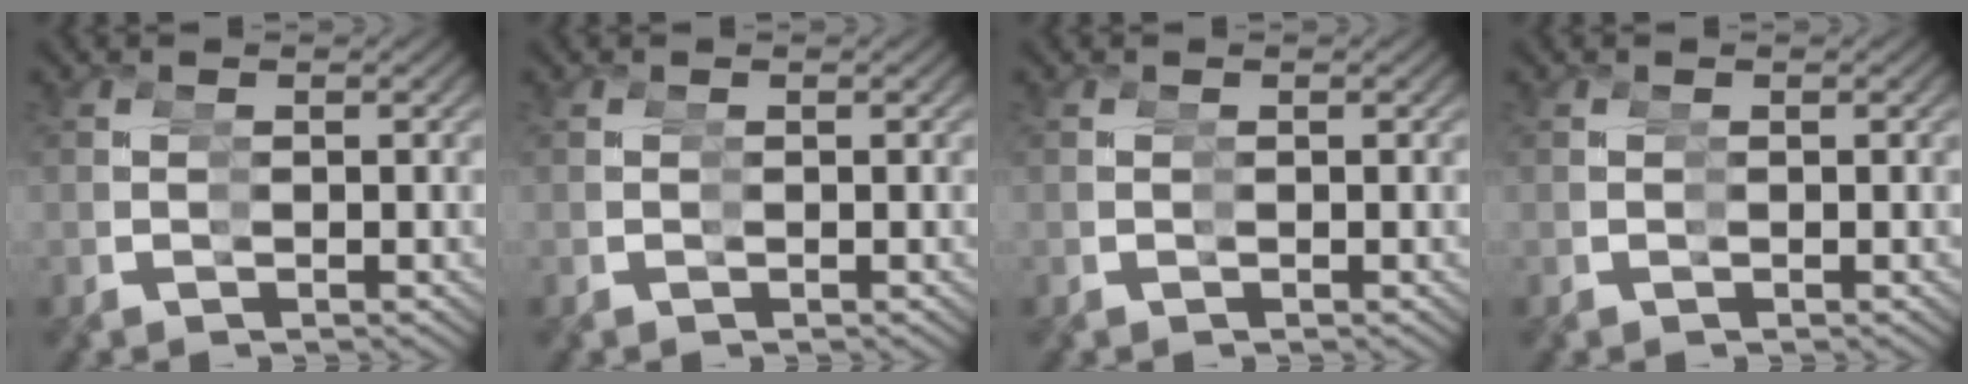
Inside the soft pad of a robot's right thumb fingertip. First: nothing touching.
{"total": 0.0}
{"total": 0.0}
{"total": 0.0}